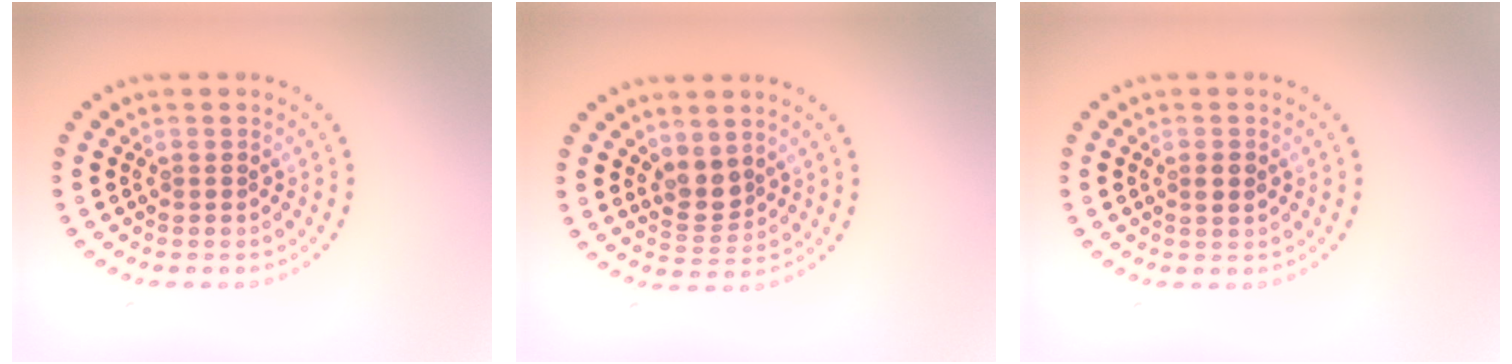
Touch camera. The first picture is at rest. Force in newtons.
{"total": 2.3, "press": 1.9, "slide": 1.3}
{"total": 1.1, "press": 1.1, "slide": 0.3}